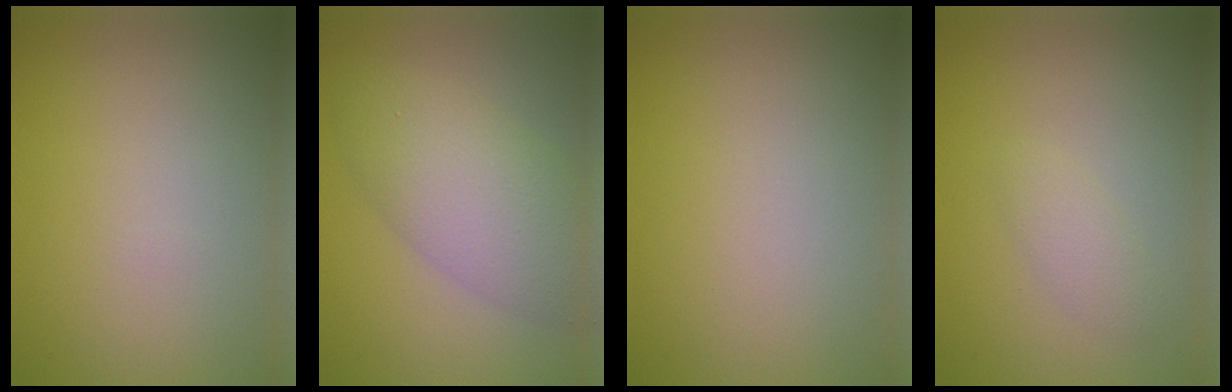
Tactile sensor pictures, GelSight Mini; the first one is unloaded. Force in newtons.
{"total": 6.1, "press": 6.1, "slide": 0.3}
{"total": 0.0}
{"total": 1.4, "press": 1.4, "slide": 0.1}